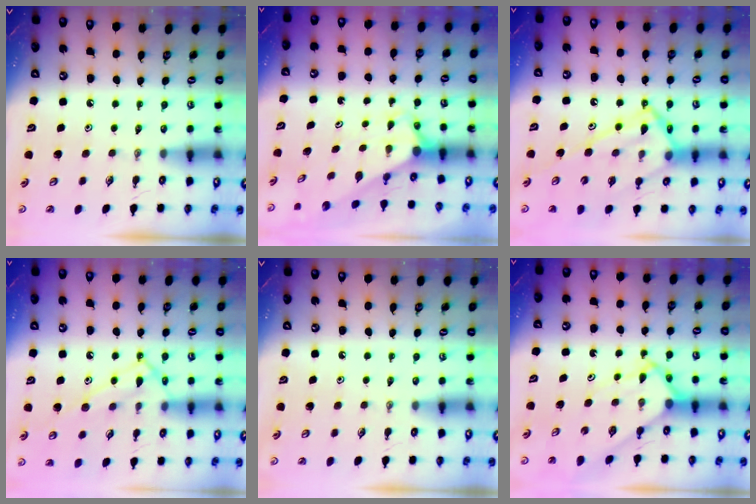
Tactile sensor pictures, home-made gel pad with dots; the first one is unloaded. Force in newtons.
{"total": 2.7, "press": 2.7, "slide": 0.0}
{"total": 17.9, "press": 17.8, "slide": 1.5}
{"total": 12.5, "press": 12.5, "slide": 0.9}
{"total": 0.0}
{"total": 5.6, "press": 5.6, "slide": 0.6}